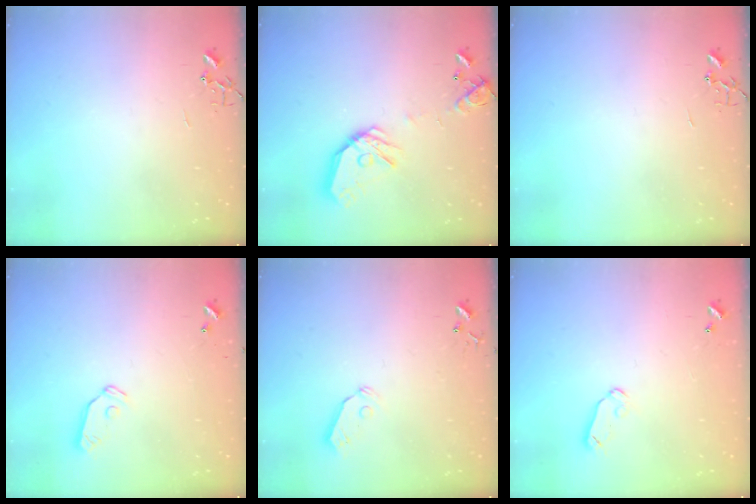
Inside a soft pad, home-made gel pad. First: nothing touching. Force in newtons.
{"total": 15.6, "press": 15.5, "slide": 1.7}
{"total": 0.0}
{"total": 6.6, "press": 6.6, "slide": 0.4}
{"total": 5.8, "press": 5.8, "slide": 0.3}
{"total": 6.4, "press": 6.3, "slide": 1.0}